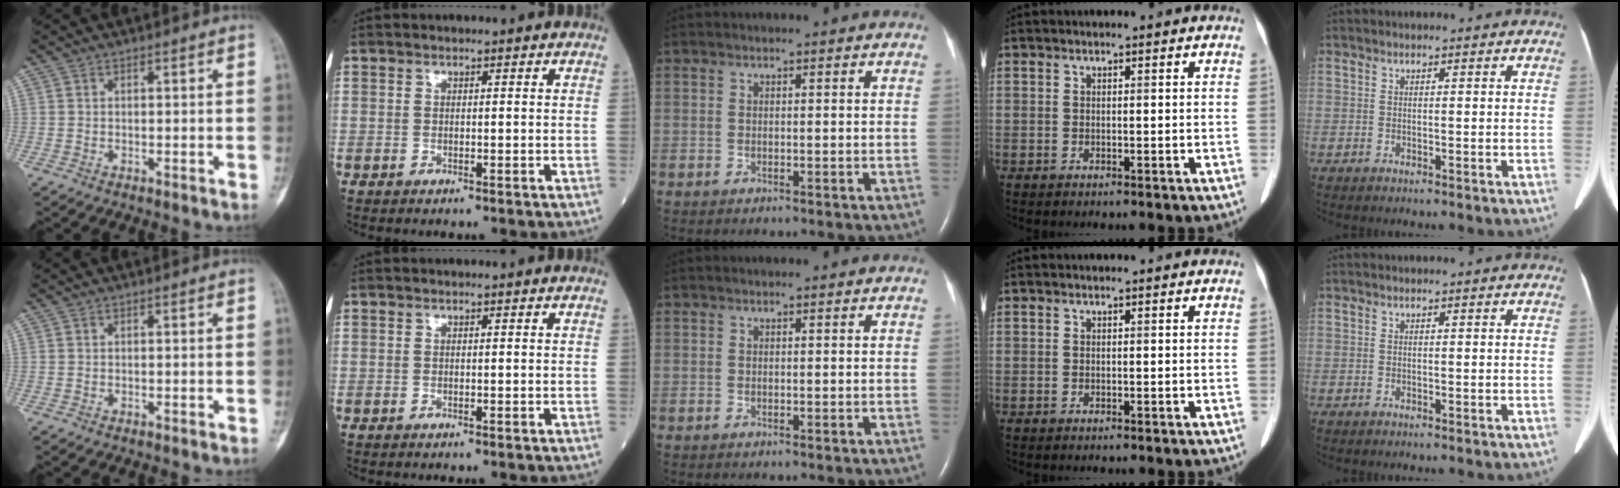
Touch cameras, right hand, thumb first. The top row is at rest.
{}